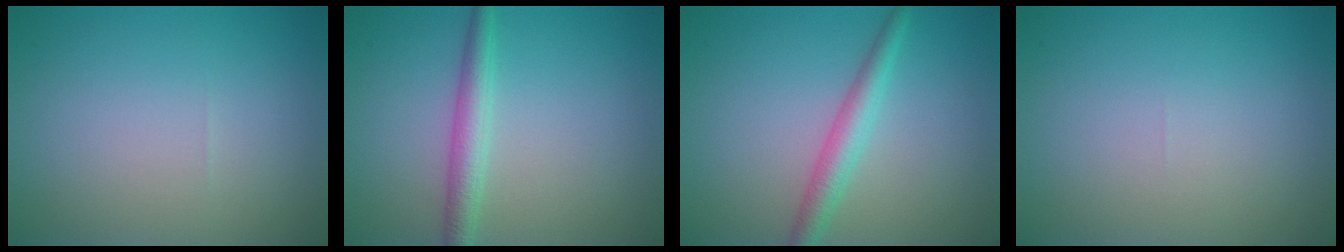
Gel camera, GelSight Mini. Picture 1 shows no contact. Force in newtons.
{"total": 2.6, "press": 2.6, "slide": 0.0}
{"total": 2.7, "press": 2.7, "slide": 0.1}
{"total": 0.0}